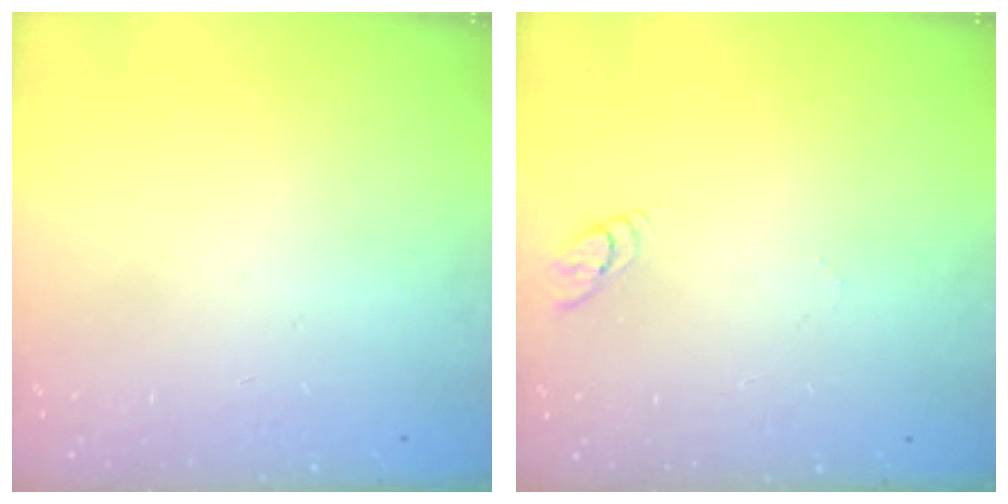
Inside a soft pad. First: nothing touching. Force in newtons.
{"total": 3.2, "press": 3.2, "slide": 0.3}